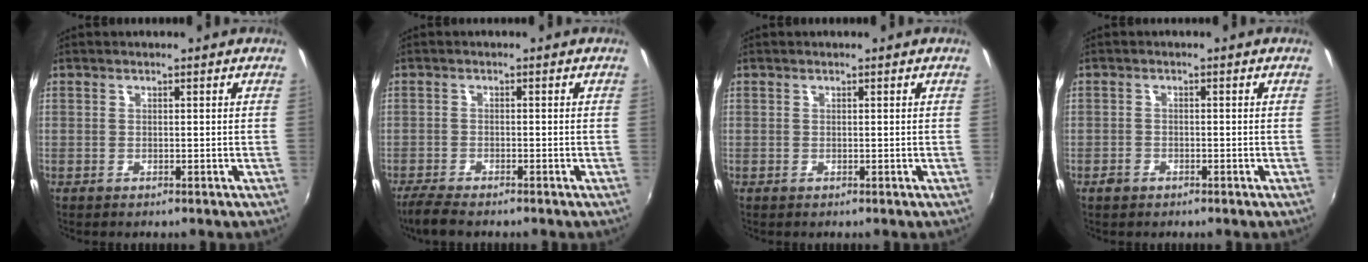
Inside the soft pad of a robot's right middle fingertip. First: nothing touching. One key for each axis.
{"total": 4.7, "fx": -4.0, "fy": 0.8, "fz": 2.3, "tx": -0.066, "ty": -0.020, "tz": -0.075}
{"total": 0.0}
{"total": 1.8, "fx": -1.3, "fy": 1.1, "fz": 0.5, "tx": -0.012, "ty": -0.001, "tz": -0.023}